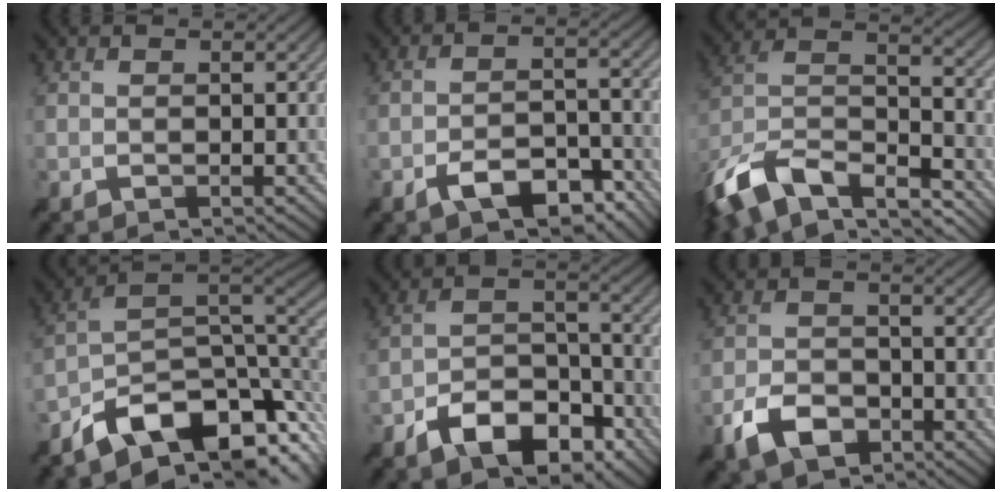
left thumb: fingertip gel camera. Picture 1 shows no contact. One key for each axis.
{"total": 7.3, "fx": -4.8, "fy": 2.9, "fz": 4.6, "tx": -0.073, "ty": 0.002, "tz": -0.084}
{"total": 16.1, "fx": -11.5, "fy": 7.0, "fz": 8.8, "tx": -0.221, "ty": -0.019, "tz": -0.194}
{"total": 12.7, "fx": -5.9, "fy": 6.8, "fz": 9.0, "tx": -0.158, "ty": -0.017, "tz": -0.086}
{"total": 9.4, "fx": -6.2, "fy": 4.6, "fz": 5.3, "tx": -0.083, "ty": -0.001, "tz": -0.122}
{"total": 5.9, "fx": -3.7, "fy": 3.2, "fz": 3.3, "tx": -0.066, "ty": -0.006, "tz": -0.079}